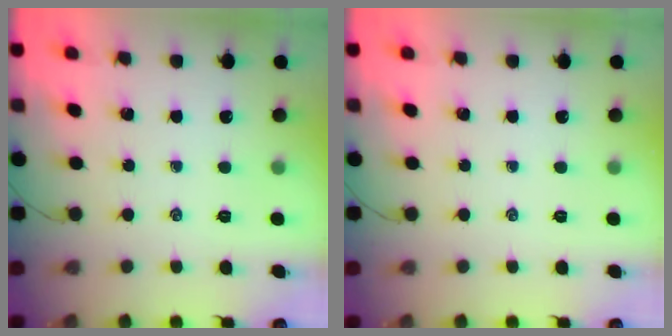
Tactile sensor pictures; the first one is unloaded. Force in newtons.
{"total": 0.0}